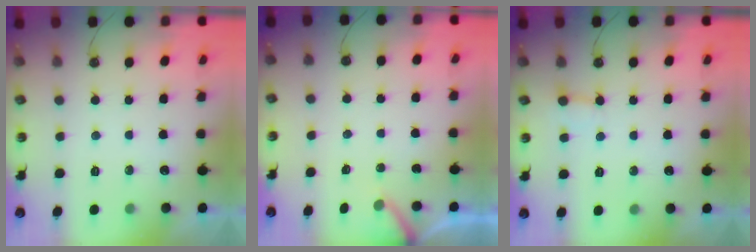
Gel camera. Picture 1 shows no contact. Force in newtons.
{"total": 2.5, "press": 2.5, "slide": 0.2}
{"total": 3.0, "press": 3.0, "slide": 0.2}